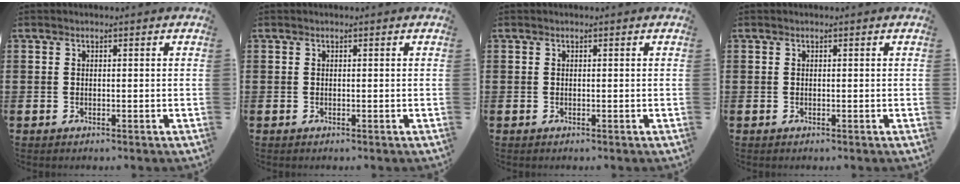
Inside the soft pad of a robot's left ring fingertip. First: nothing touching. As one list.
[{"total": 0.0}, {"total": 0.0}, {"total": 0.0}]